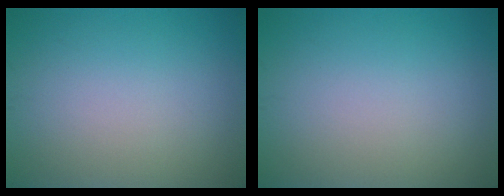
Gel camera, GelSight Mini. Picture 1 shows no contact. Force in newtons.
{"total": 0.0}